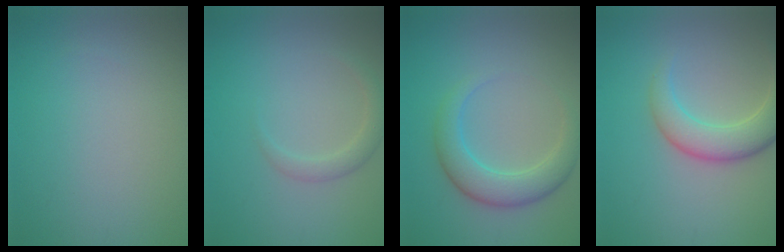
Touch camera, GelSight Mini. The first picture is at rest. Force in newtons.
{"total": 1.6, "press": 1.6, "slide": 0.1}
{"total": 4.2, "press": 4.2, "slide": 0.1}
{"total": 4.6, "press": 4.6, "slide": 0.4}